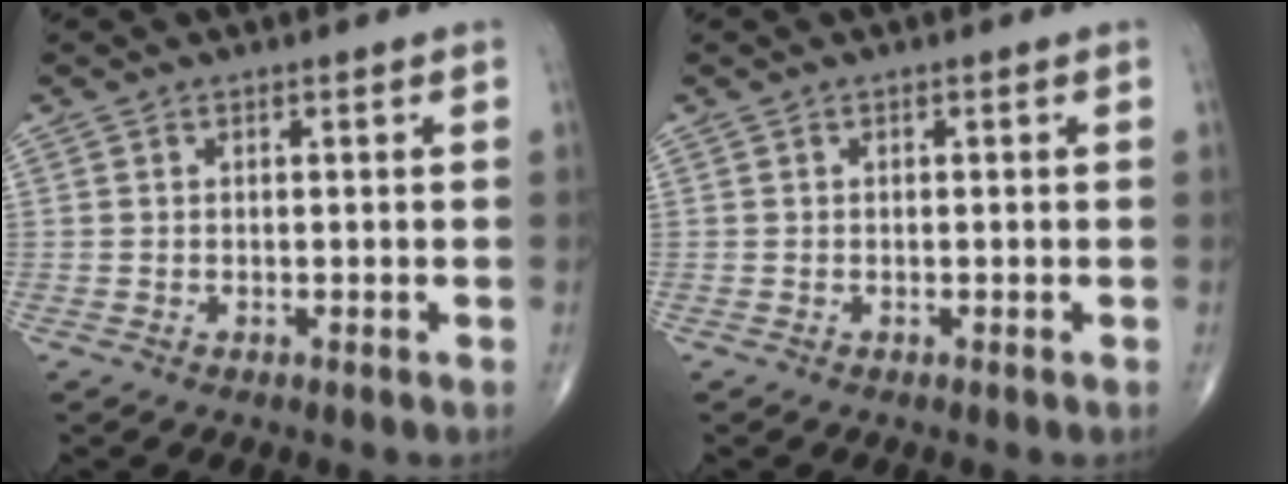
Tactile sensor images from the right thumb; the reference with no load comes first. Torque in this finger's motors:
{"motor_torque": [0.06, 0.06, -0.02, 0.00, 0.03]}